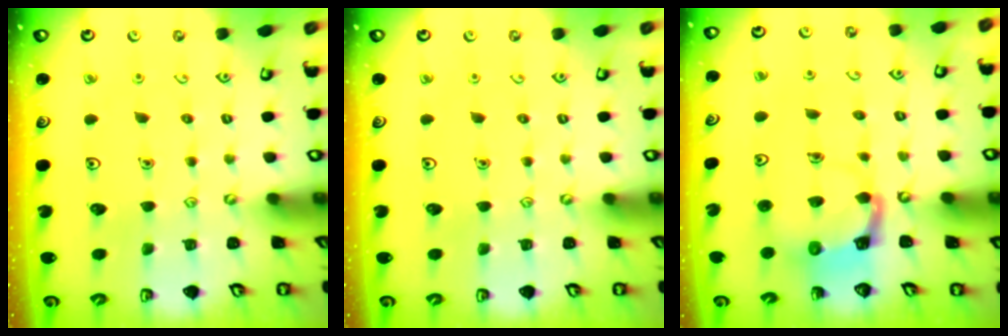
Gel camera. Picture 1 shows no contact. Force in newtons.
{"total": 0.0}
{"total": 3.9, "press": 3.9, "slide": 0.2}